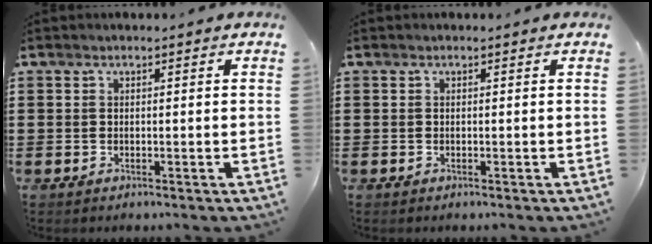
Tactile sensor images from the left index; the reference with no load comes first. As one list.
[{"total": 0.0}]